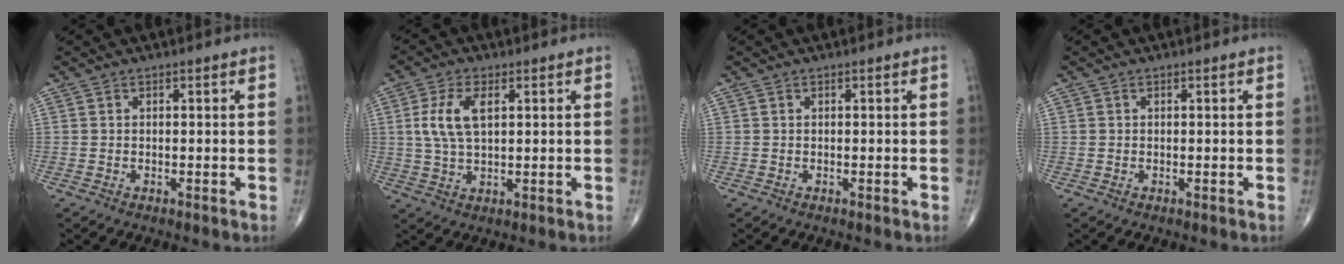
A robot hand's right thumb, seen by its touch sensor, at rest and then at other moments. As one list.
[{"total": 7.4, "force": [1.9, 3.6, 6.2], "torque": [-0.133, 0.000, 0.038]}, {"total": 0.0}, {"total": 0.0}]